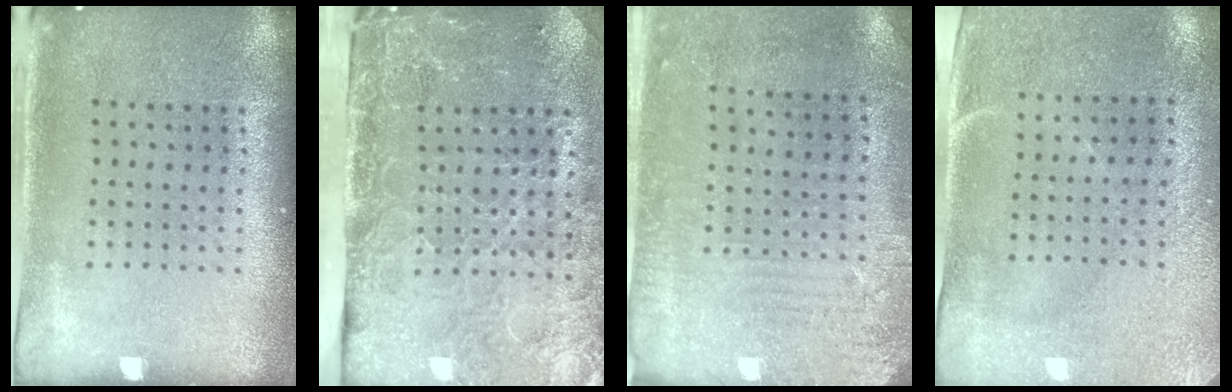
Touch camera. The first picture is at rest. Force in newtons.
{"total": 4.6, "press": 3.7, "slide": 2.8}
{"total": 2.9, "press": 2.4, "slide": 1.6}
{"total": 2.9, "press": 2.5, "slide": 1.6}